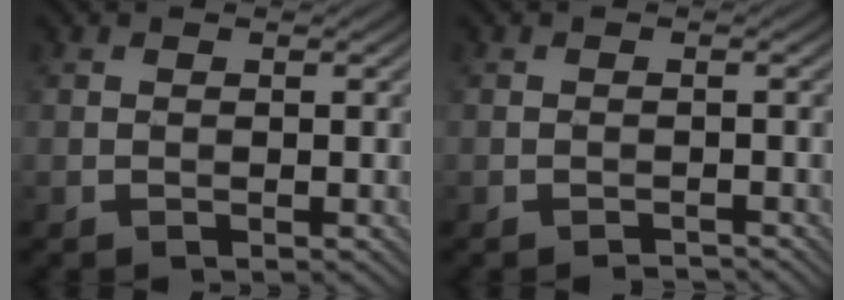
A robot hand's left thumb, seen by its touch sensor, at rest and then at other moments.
{"total": 0.8, "force": [-0.7, -0.2, -0.4], "torque": [0.006, 0.005, -0.014]}